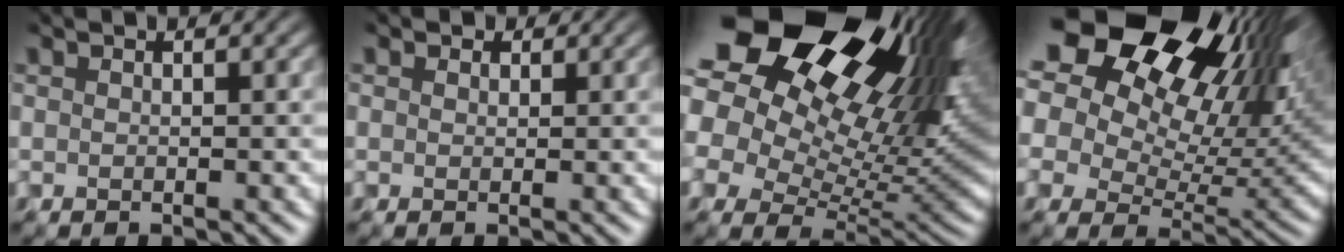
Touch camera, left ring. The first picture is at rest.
{"total": 1.0, "force": [0.4, 0.9, 0.4], "torque": [-0.002, 0.005, 0.002]}
{"total": 21.8, "force": [12.6, 11.2, 13.8], "torque": [-0.258, 0.070, 0.205]}
{"total": 19.4, "force": [11.2, 9.6, 12.6], "torque": [-0.205, 0.063, 0.169]}